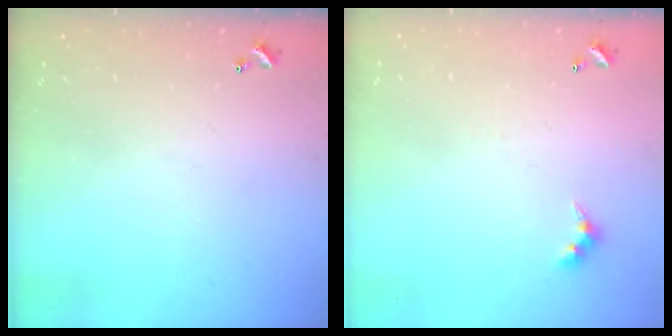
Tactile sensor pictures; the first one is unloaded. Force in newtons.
{"total": 2.4, "press": 2.4, "slide": 0.5}